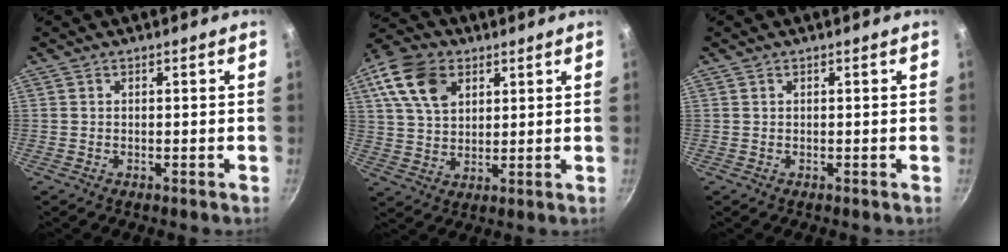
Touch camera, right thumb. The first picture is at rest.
{"total": 12.4, "force": [5.1, 8.5, 7.5], "torque": [-0.125, 0.000, 0.090]}
{"total": 0.0}